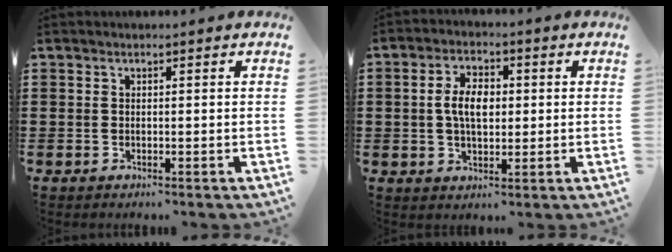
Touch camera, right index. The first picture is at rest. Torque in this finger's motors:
{"motor_torque": [1.16, 0.12, 0.25, 0.15]}